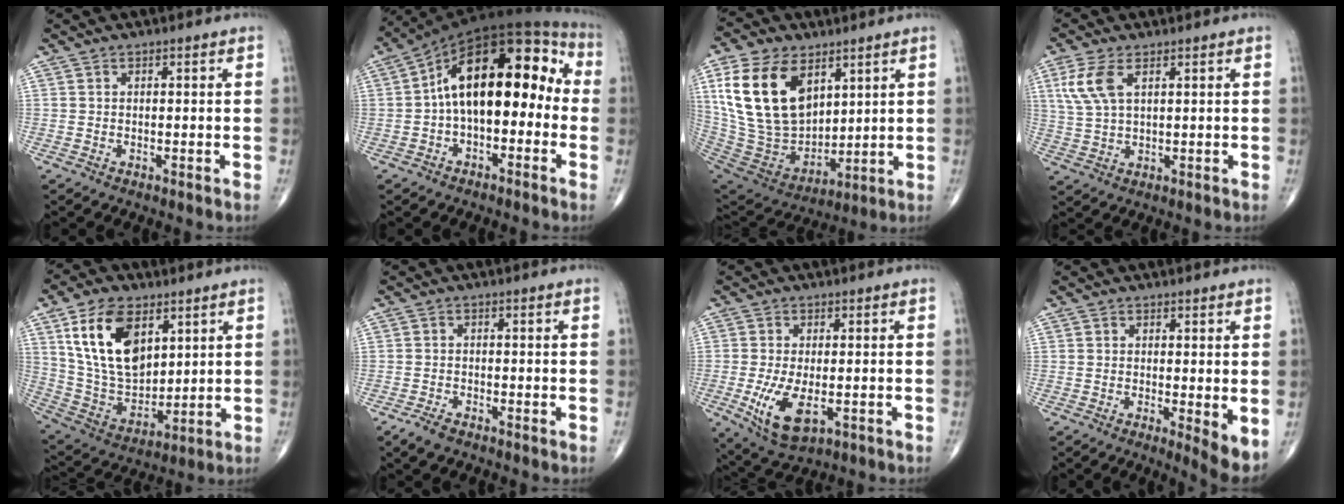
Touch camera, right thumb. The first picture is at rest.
{"total": 18.8, "force": [-0.3, 10.2, 15.8], "torque": [-0.221, 0.055, -0.016]}
{"total": 21.4, "force": [8.3, 13.5, 14.4], "torque": [-0.260, -0.035, 0.171]}
{"total": 6.6, "force": [2.5, 3.0, 5.2], "torque": [-0.128, 0.002, 0.056]}
{"total": 17.3, "force": [7.1, 10.4, 11.9], "torque": [-0.192, -0.030, 0.148]}
{"total": 2.7, "force": [-2.0, 1.0, 1.4], "torque": [-0.033, 0.001, -0.040]}
{"total": 8.7, "force": [-2.3, 4.2, 7.3], "torque": [-0.142, -0.015, -0.031]}
{"total": 4.6, "force": [-0.5, 1.1, 4.4], "torque": [-0.067, -0.015, -0.013]}